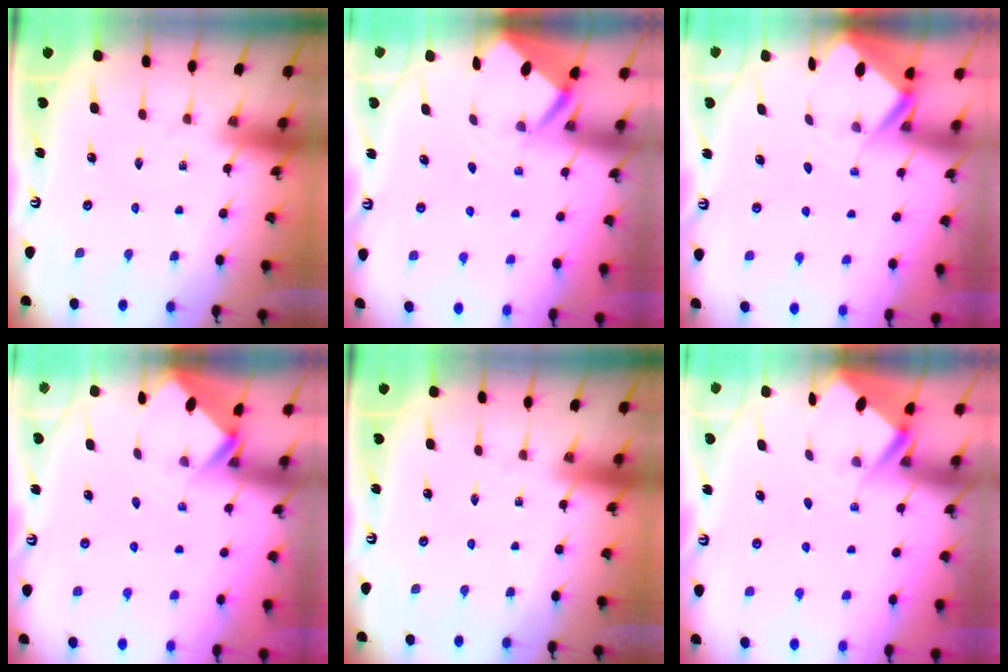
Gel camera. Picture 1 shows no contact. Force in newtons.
{"total": 2.5, "press": 2.5, "slide": 0.0}
{"total": 3.0, "press": 3.0, "slide": 0.3}
{"total": 2.7, "press": 2.7, "slide": 0.2}
{"total": 0.0}
{"total": 3.0, "press": 3.0, "slide": 0.4}